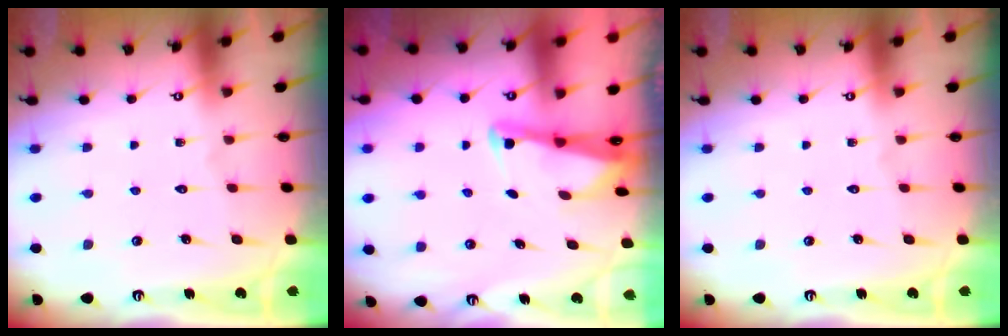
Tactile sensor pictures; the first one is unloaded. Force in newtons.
{"total": 2.6, "press": 2.6, "slide": 0.2}
{"total": 0.0}